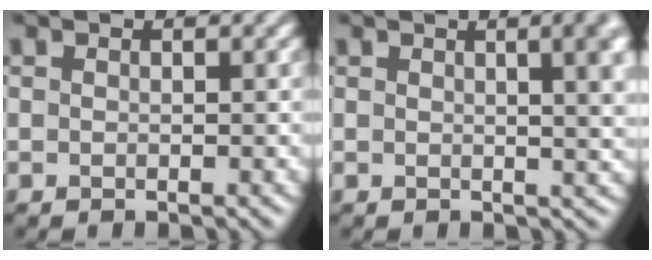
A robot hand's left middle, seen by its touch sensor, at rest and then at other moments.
{"total": 8.3, "force": [2.6, 3.8, 6.9], "torque": [-0.026, 0.041, 0.009]}